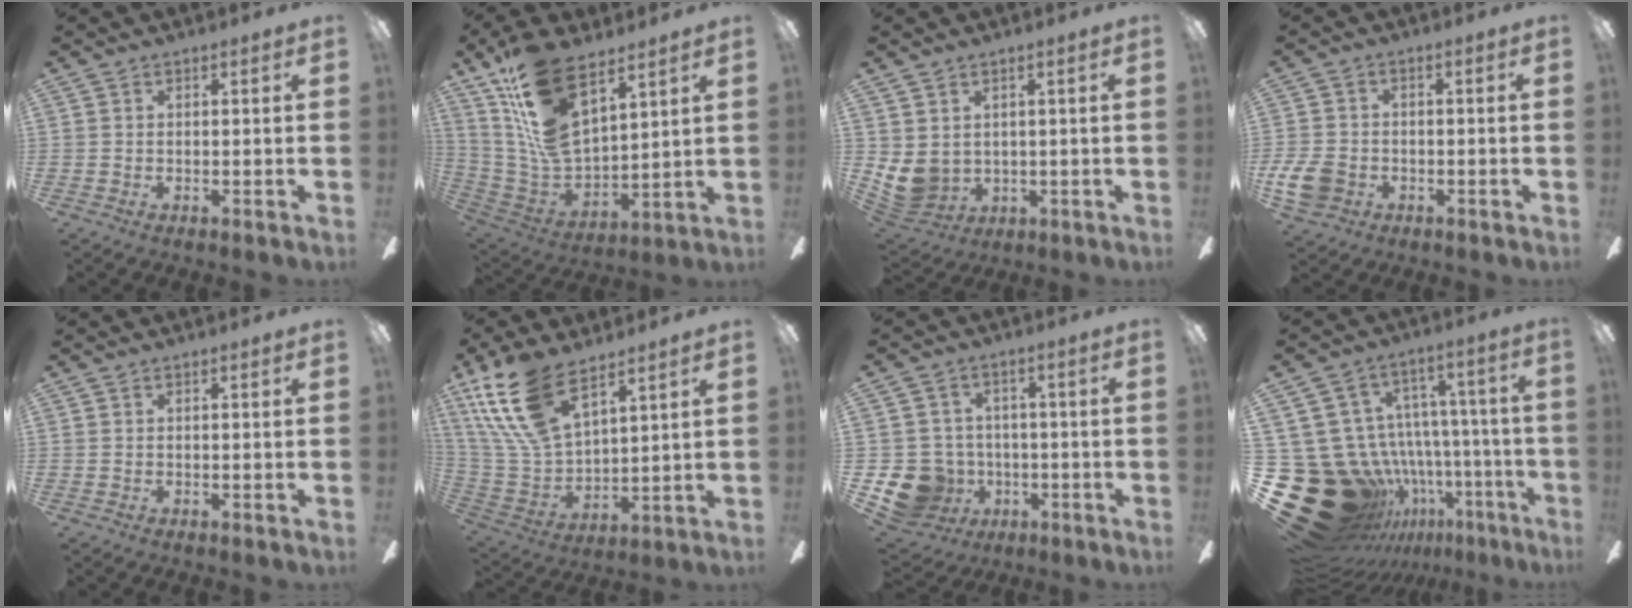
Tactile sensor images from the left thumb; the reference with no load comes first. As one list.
[{"total": 19.9, "force": [12.1, 9.2, 12.9], "torque": [-0.268, -0.068, 0.218]}, {"total": 6.8, "force": [1.3, 5.9, 3.1], "torque": [-0.092, -0.017, 0.026]}, {"total": 7.2, "force": [-2.4, 5.9, 3.5], "torque": [-0.080, 0.017, -0.046]}, {"total": 0.0}, {"total": 18.8, "force": [11.8, 8.1, 12.1], "torque": [-0.291, -0.051, 0.212]}, {"total": 12.4, "force": [-4.5, 10.7, 4.5], "torque": [-0.124, 0.026, -0.073]}, {"total": 27.1, "force": [-10.3, 20.6, 14.4], "torque": [-0.255, 0.025, -0.081]}]